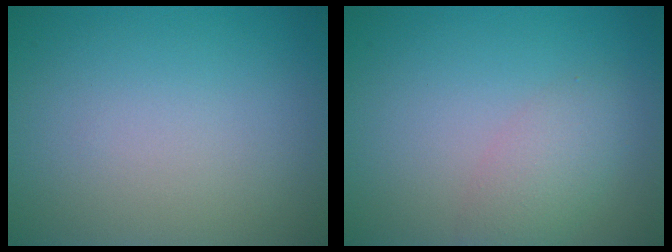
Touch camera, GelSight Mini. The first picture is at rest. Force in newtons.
{"total": 2.6, "press": 2.6, "slide": 0.1}